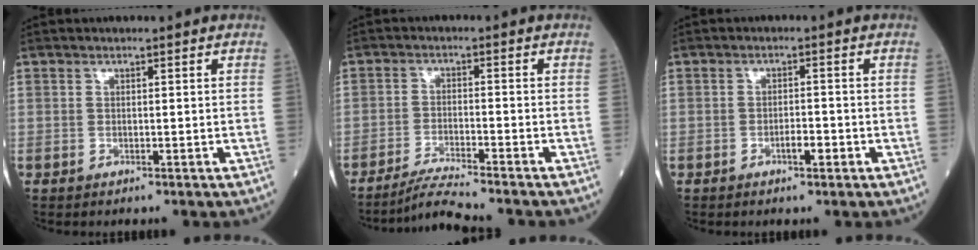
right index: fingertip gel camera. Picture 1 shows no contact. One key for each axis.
{"total": 5.9, "fx": -5.3, "fy": -1.0, "fz": 2.2, "tx": -0.043, "ty": -0.025, "tz": -0.095}
{"total": 2.3, "fx": -1.1, "fy": 0.6, "fz": 1.9, "tx": -0.029, "ty": 0.003, "tz": -0.018}